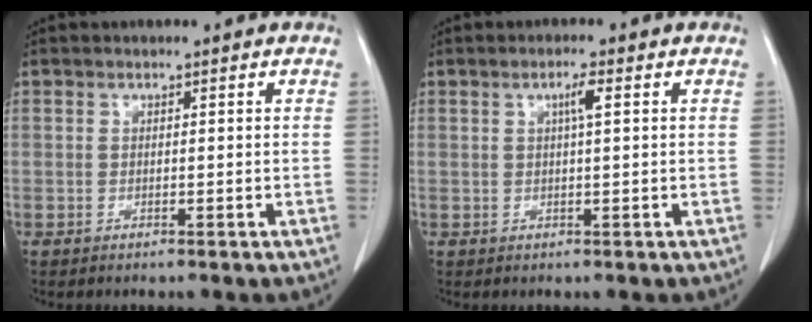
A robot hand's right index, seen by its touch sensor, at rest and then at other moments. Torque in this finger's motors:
{"motor_torque": [0.44, 0.01, 0.24, 0.06]}